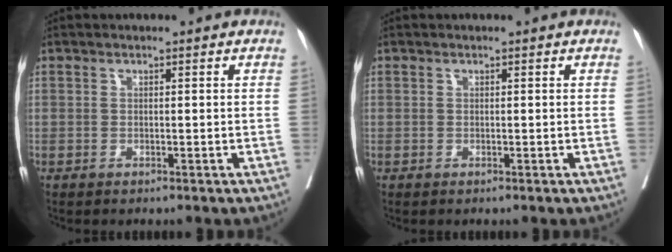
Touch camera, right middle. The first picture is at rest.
{"total": 0.0}